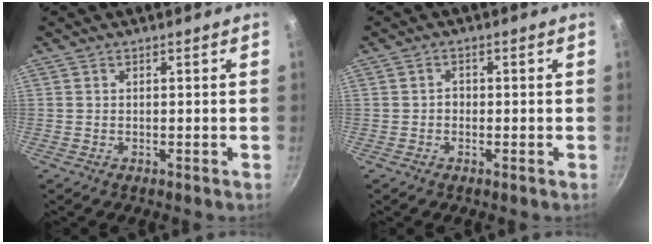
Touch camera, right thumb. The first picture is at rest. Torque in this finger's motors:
{"motor_torque": [0.34, 0.11, 0.32, -0.28, 0.02]}